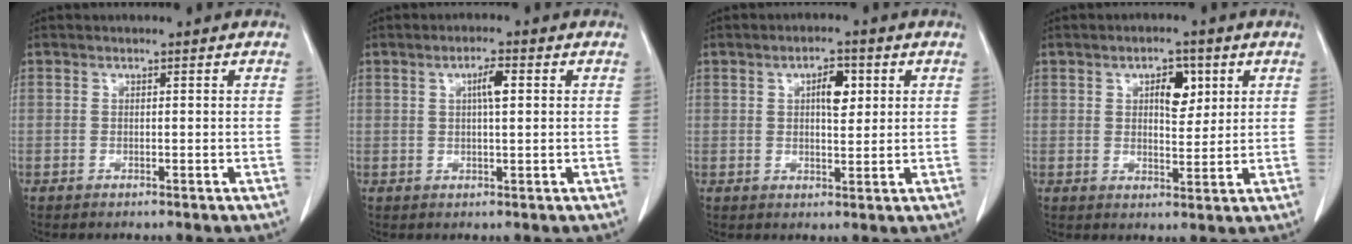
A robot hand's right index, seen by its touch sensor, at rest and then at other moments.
{"total": 3.2, "force": [0.8, 0.5, 3.0], "torque": [-0.052, 0.005, 0.012]}
{"total": 4.4, "force": [1.3, 1.8, 3.8], "torque": [-0.058, 0.006, 0.019]}
{"total": 5.1, "force": [2.0, 2.5, 4.0], "torque": [-0.059, 0.006, 0.031]}